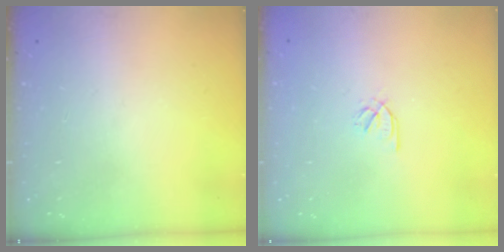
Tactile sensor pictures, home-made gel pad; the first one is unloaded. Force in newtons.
{"total": 2.1, "press": 2.0, "slide": 0.7}